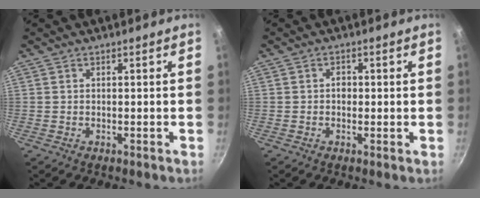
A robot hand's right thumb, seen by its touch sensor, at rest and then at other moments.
{"total": 0.6, "force": [-0.1, 0.5, 0.3], "torque": [0.001, -0.002, -0.004]}